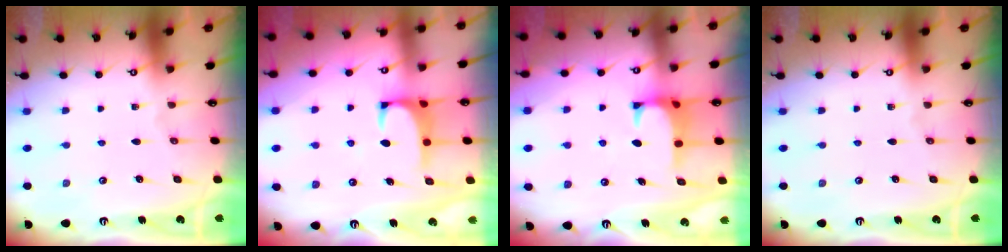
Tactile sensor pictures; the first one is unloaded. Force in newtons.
{"total": 1.0, "press": 0.9, "slide": 0.4}
{"total": 1.2, "press": 1.1, "slide": 0.6}
{"total": 0.0}